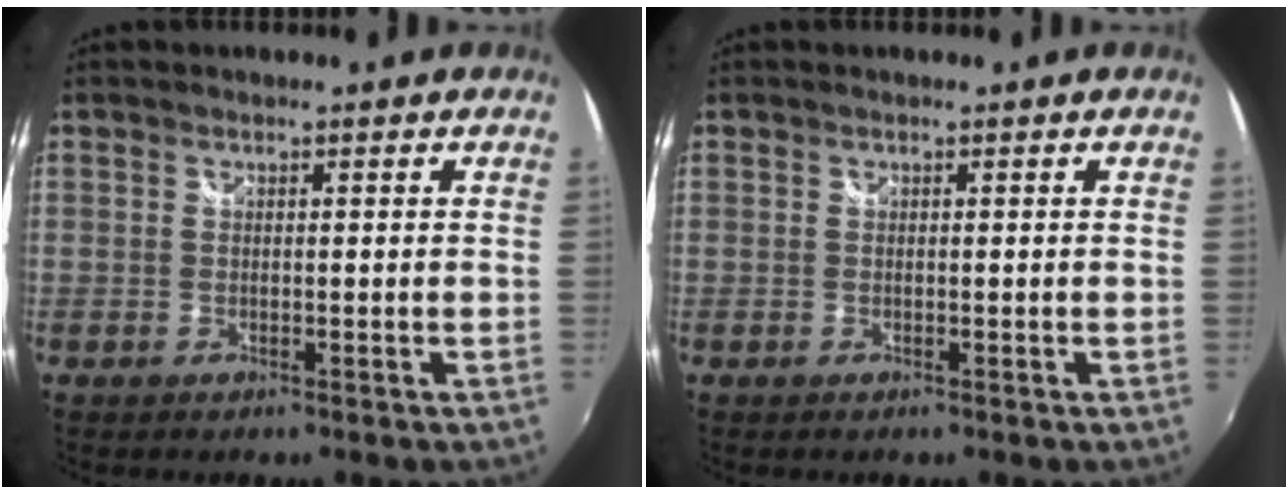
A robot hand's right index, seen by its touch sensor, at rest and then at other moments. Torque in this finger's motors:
{"motor_torque": [0.00, 0.00, 0.01, 0.00]}